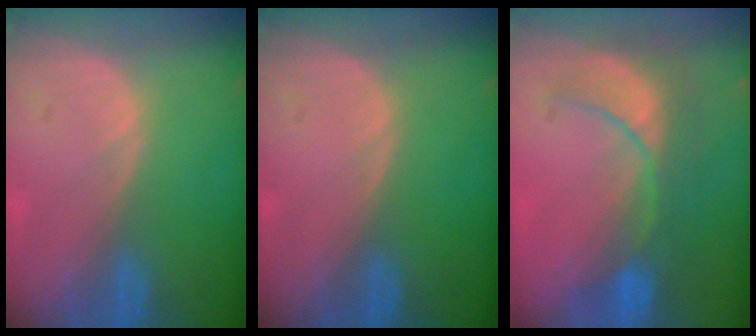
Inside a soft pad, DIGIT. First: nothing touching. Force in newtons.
{"total": 0.0}
{"total": 8.4, "press": 7.9, "slide": 2.6}